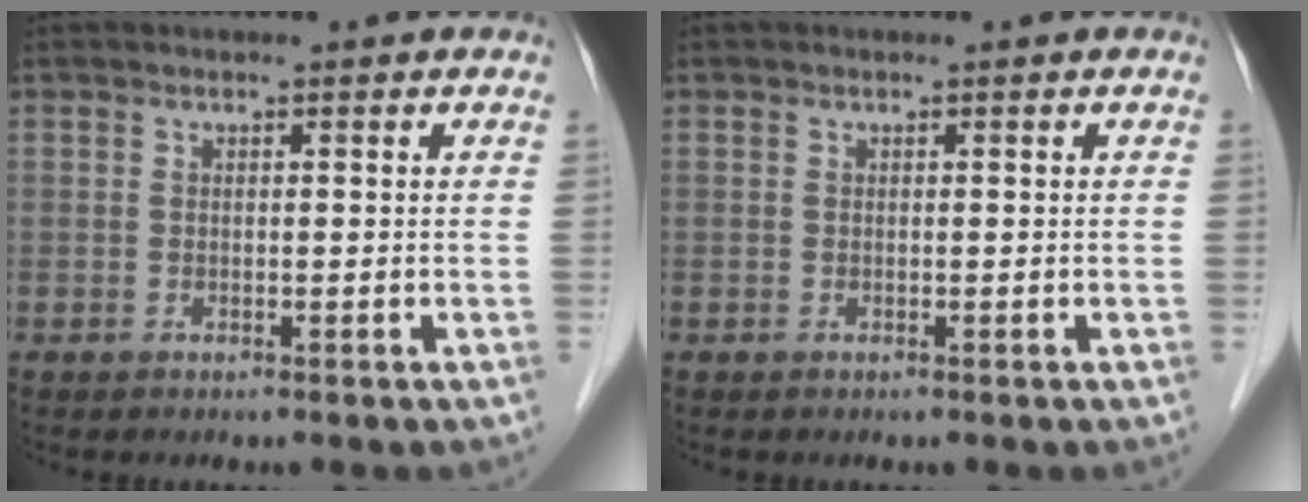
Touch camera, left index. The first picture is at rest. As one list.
[{"total": 0.0}]